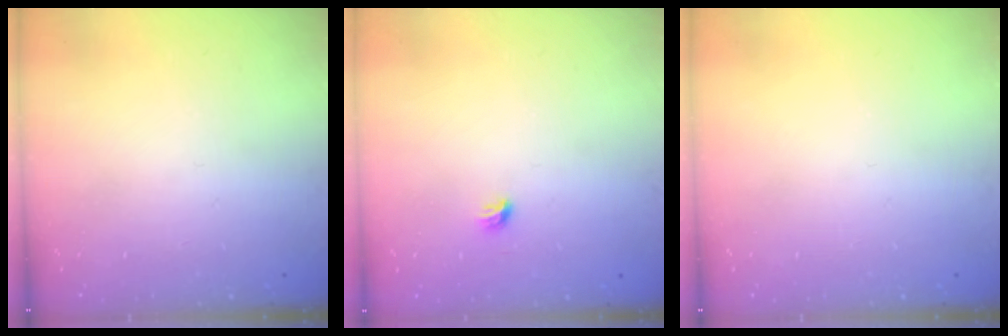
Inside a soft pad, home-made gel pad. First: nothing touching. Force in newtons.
{"total": 3.6, "press": 3.5, "slide": 1.0}
{"total": 0.0}